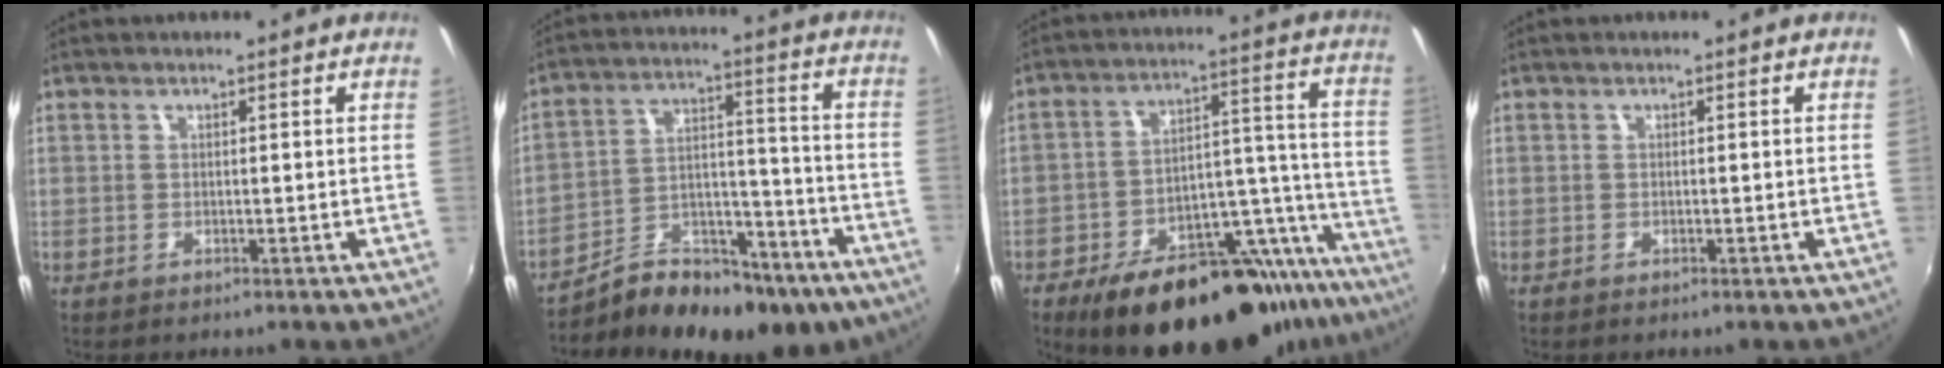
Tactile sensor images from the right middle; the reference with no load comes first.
{"total": 18.8, "force": [-13.7, 8.6, 9.5], "torque": [-0.151, 0.017, -0.198]}
{"total": 27.7, "force": [-21.9, 9.1, 14.2], "torque": [-0.183, 0.025, -0.302]}
{"total": 0.0}